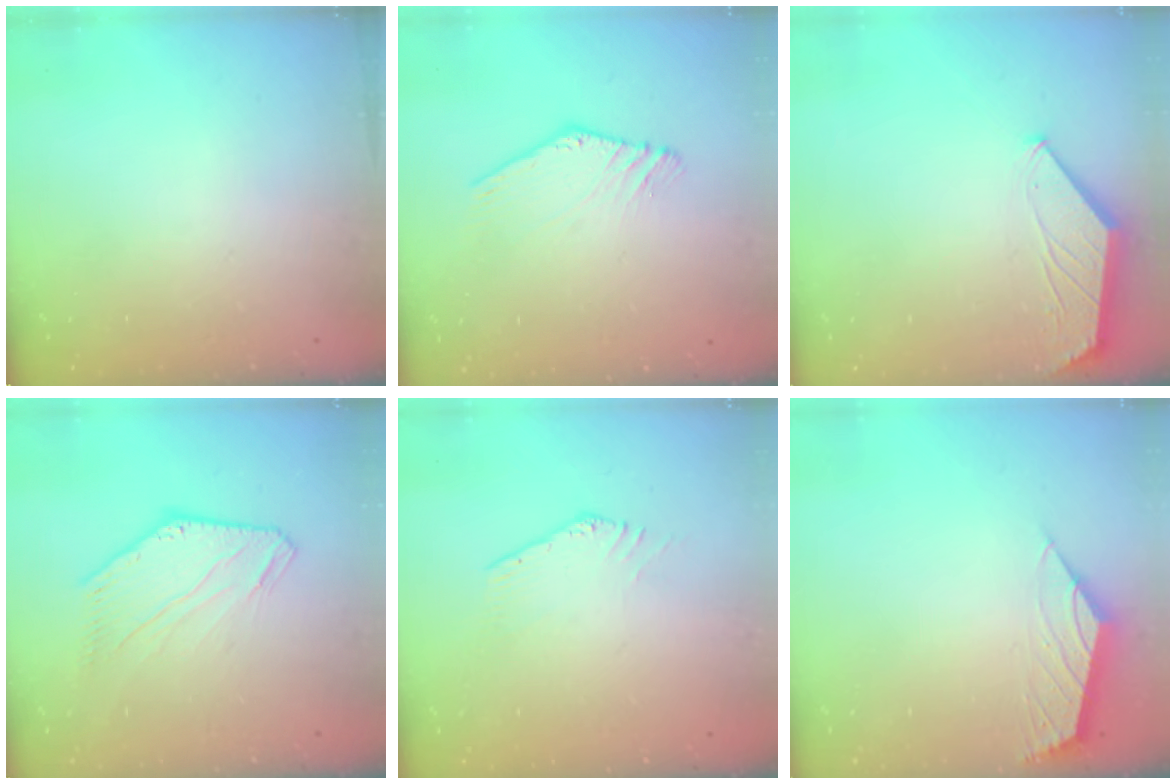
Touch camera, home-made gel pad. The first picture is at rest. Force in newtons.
{"total": 1.5, "press": 1.5, "slide": 0.2}
{"total": 1.7, "press": 1.6, "slide": 0.3}
{"total": 8.0, "press": 8.0, "slide": 1.0}
{"total": 1.4, "press": 1.4, "slide": 0.1}
{"total": 2.3, "press": 2.3, "slide": 0.6}